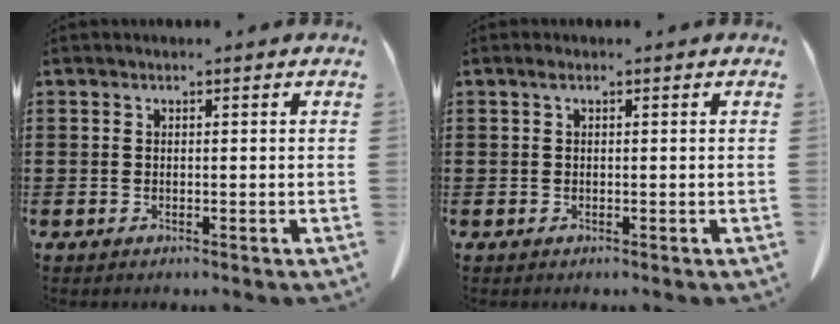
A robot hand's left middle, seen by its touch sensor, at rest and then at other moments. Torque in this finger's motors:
{"motor_torque": [0.42, 0.05, 0.01, 0.04]}